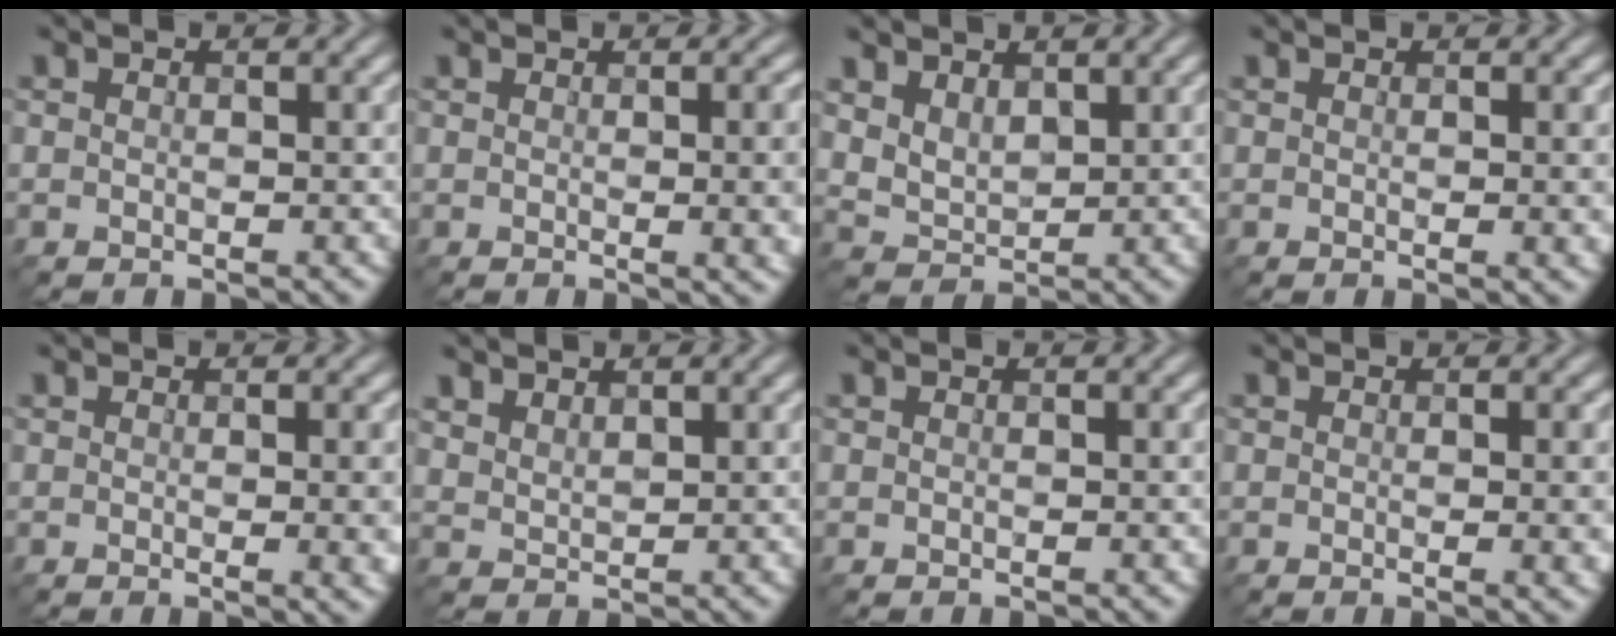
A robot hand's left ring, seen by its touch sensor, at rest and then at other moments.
{"total": 6.3, "force": [0.0, 2.6, 5.7], "torque": [-0.036, -0.002, 0.009]}
{"total": 3.2, "force": [1.9, 2.0, 1.7], "torque": [-0.045, -0.004, 0.043]}
{"total": 2.2, "force": [0.2, 0.6, 2.1], "torque": [-0.021, 0.000, 0.001]}
{"total": 4.8, "force": [-0.2, 1.6, 4.5], "torque": [-0.041, -0.007, 0.004]}
{"total": 2.0, "force": [1.9, 0.6, 0.5], "torque": [-0.014, 0.001, 0.043]}
{"total": 0.0}
{"total": 3.4, "force": [-0.1, 1.0, 3.3], "torque": [-0.032, 0.000, -0.001]}